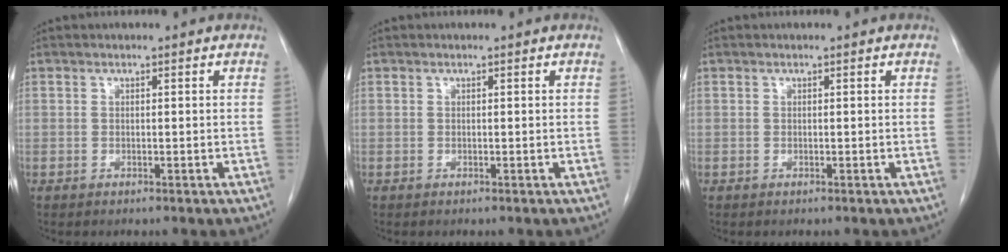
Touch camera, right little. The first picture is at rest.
{"total": 0.0}
{"total": 0.0}